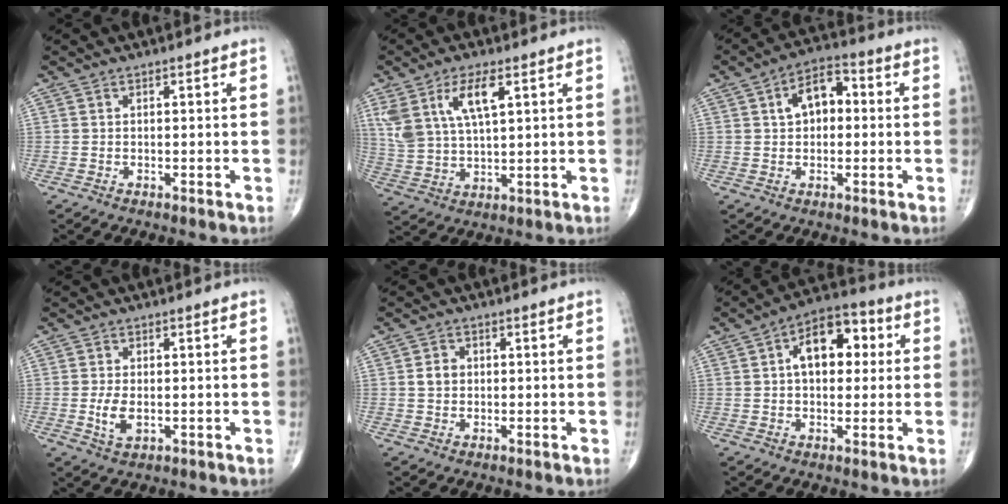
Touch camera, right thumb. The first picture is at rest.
{"total": 10.6, "force": [4.8, 4.2, 8.4], "torque": [-0.174, -0.008, 0.102]}
{"total": 8.0, "force": [1.2, 5.0, 6.2], "torque": [-0.083, 0.023, 0.012]}
{"total": 4.1, "force": [-0.5, 2.2, 3.4], "torque": [-0.069, -0.008, -0.006]}
{"total": 2.7, "force": [0.2, 2.3, 1.4], "torque": [-0.013, 0.005, 0.002]}
{"total": 11.9, "force": [2.4, 7.1, 9.2], "torque": [-0.112, 0.022, 0.028]}